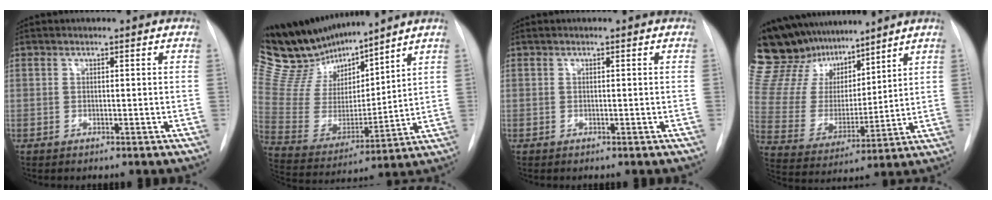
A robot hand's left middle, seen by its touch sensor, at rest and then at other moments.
{"total": 17.9, "force": [16.3, 3.5, 6.4], "torque": [-0.128, -0.007, 0.311]}
{"total": 0.0}
{"total": 17.9, "force": [15.1, 7.0, 6.6], "torque": [-0.125, 0.030, 0.285]}